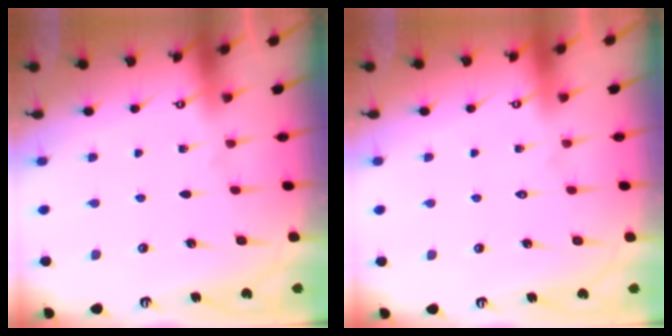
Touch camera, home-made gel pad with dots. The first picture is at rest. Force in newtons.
{"total": 1.7, "press": 1.7, "slide": 0.1}